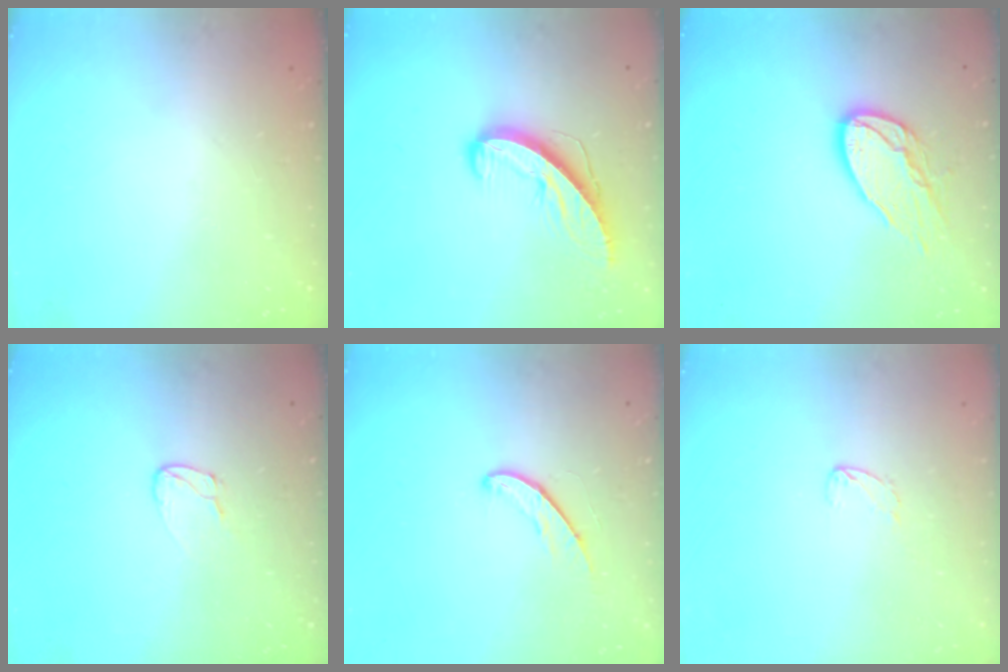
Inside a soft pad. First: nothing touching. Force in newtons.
{"total": 9.3, "press": 9.2, "slide": 0.6}
{"total": 11.9, "press": 11.9, "slide": 1.0}
{"total": 4.4, "press": 4.3, "slide": 0.4}
{"total": 5.6, "press": 5.5, "slide": 0.5}
{"total": 3.3, "press": 3.3, "slide": 0.3}